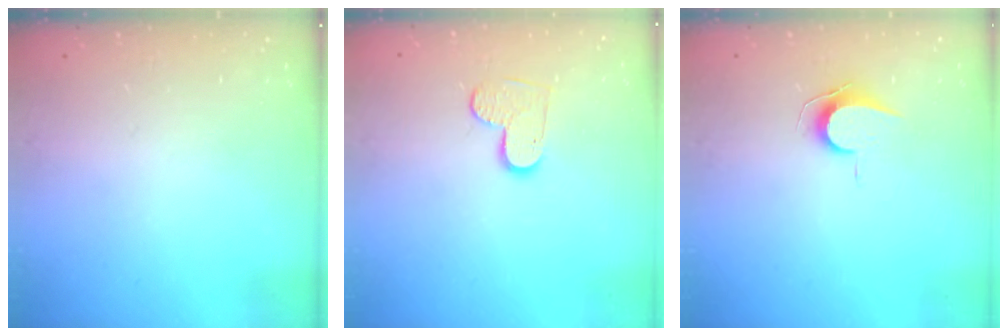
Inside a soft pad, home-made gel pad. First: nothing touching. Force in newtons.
{"total": 7.5, "press": 7.5, "slide": 0.5}
{"total": 6.9, "press": 6.8, "slide": 0.7}